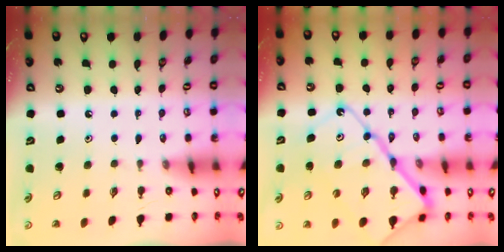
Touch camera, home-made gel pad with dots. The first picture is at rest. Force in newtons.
{"total": 19.8, "press": 19.7, "slide": 1.9}